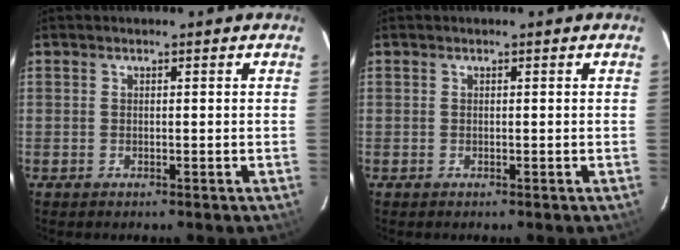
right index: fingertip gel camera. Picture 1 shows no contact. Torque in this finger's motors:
{"motor_torque": [0.00, 0.00, 0.00, 0.00]}